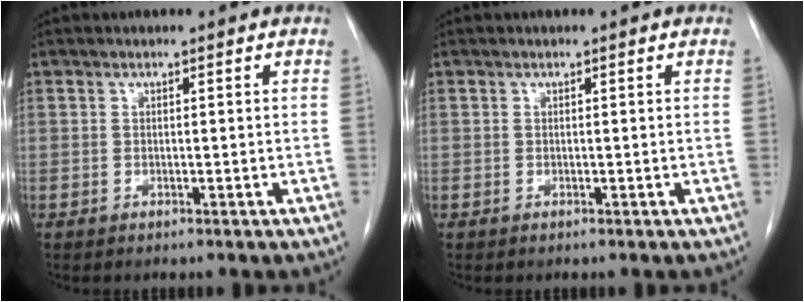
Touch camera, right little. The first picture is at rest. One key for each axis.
{"total": 0.0}